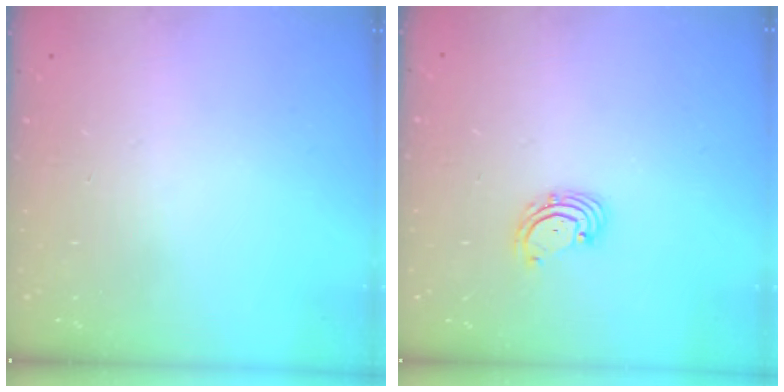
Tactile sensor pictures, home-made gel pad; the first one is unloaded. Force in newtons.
{"total": 2.6, "press": 2.5, "slide": 0.6}